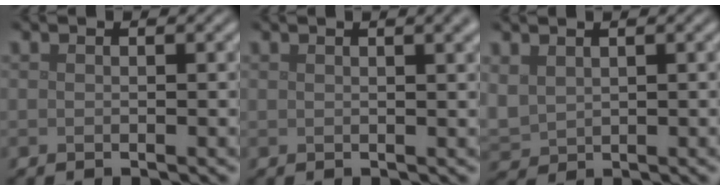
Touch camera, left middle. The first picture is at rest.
{"total": 3.2, "force": [1.8, 1.2, 2.4], "torque": [-0.012, 0.013, 0.015]}
{"total": 2.3, "force": [1.1, 1.7, 1.2], "torque": [-0.038, 0.000, 0.027]}